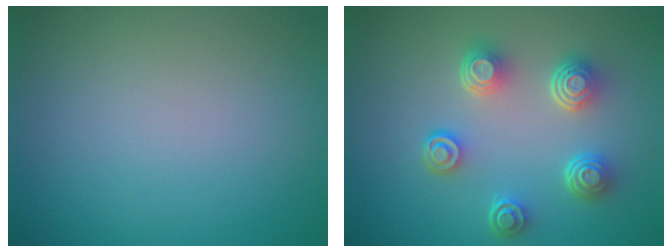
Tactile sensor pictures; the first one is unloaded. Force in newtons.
{"total": 5.0, "press": 3.7, "slide": 3.3}